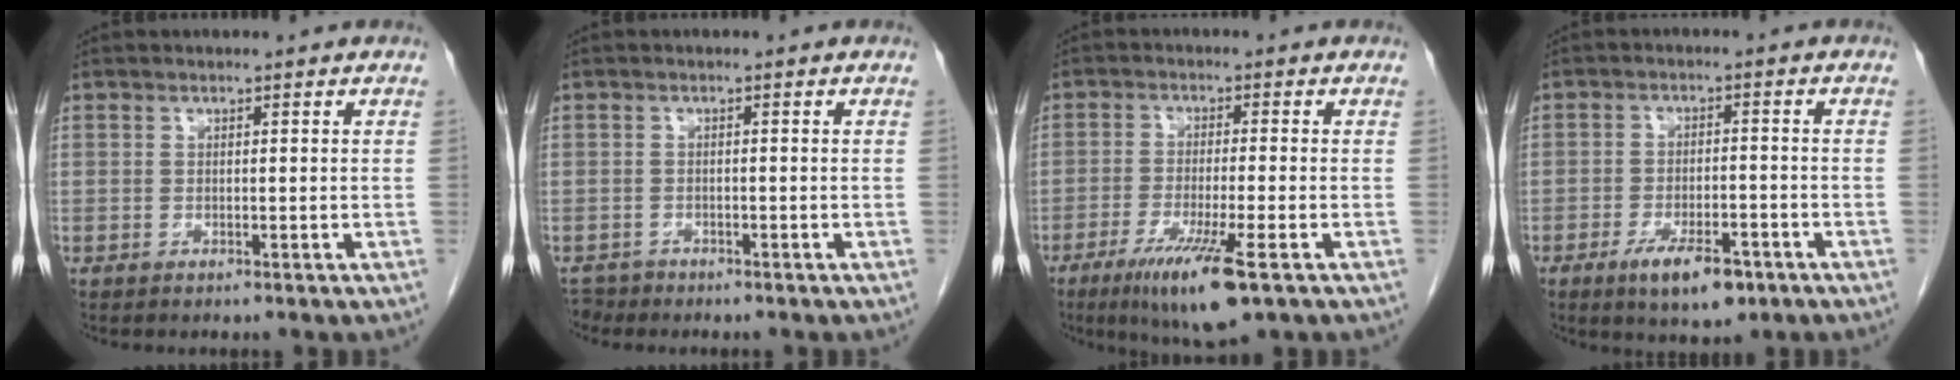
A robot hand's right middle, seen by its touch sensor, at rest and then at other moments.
{"total": 1.7, "force": [-1.4, 0.8, -0.3], "torque": [0.002, 0.000, -0.024]}
{"total": 9.8, "force": [-5.4, 0.5, 8.2], "torque": [-0.152, -0.030, -0.088]}
{"total": 7.4, "force": [-4.4, 2.6, 5.3], "torque": [-0.093, -0.007, -0.065]}